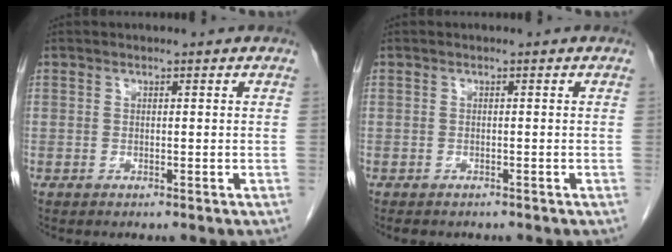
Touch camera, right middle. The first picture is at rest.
{"total": 2.6, "force": [-2.2, 1.1, 0.9], "torque": [-0.014, -0.005, -0.027]}